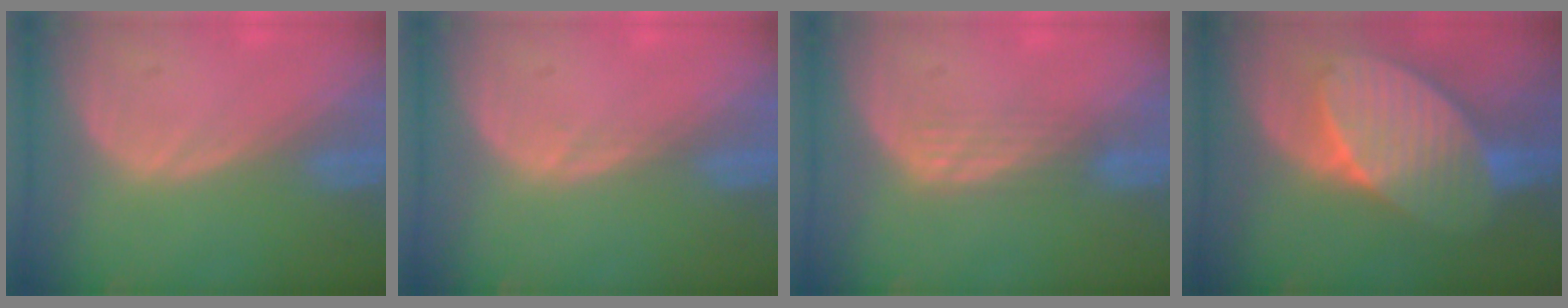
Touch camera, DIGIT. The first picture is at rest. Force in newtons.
{"total": 0.8, "press": 0.6, "slide": 0.6}
{"total": 2.9, "press": 2.5, "slide": 1.5}
{"total": 10.1, "press": 10.1, "slide": 0.6}